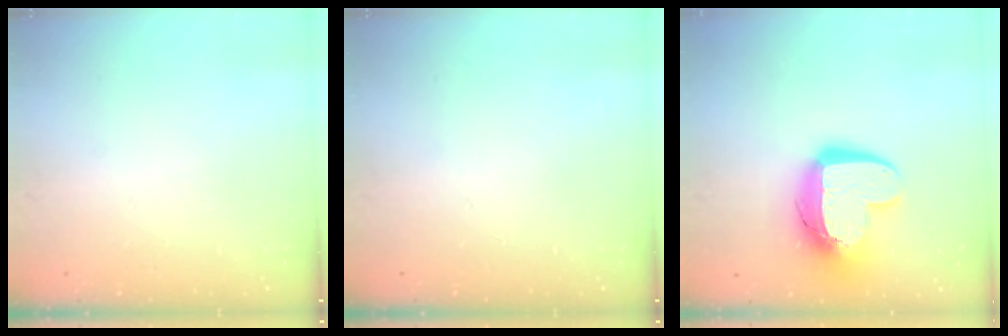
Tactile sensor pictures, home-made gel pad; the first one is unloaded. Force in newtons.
{"total": 0.0}
{"total": 14.6, "press": 14.6, "slide": 1.4}